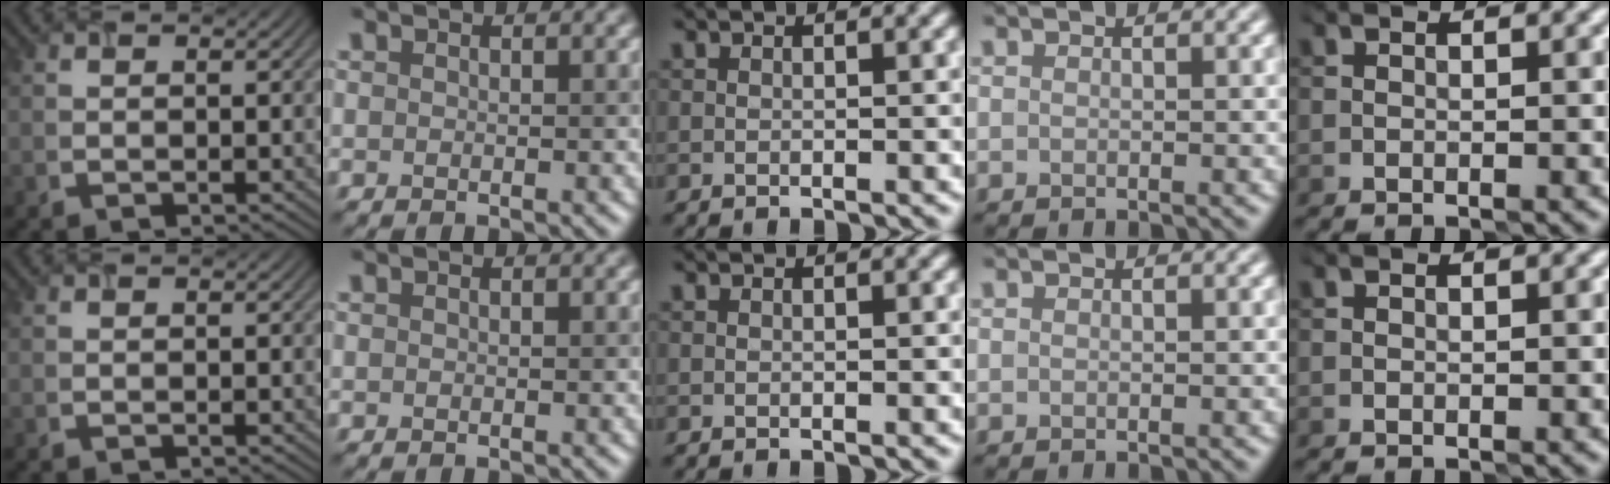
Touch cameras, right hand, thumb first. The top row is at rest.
{}